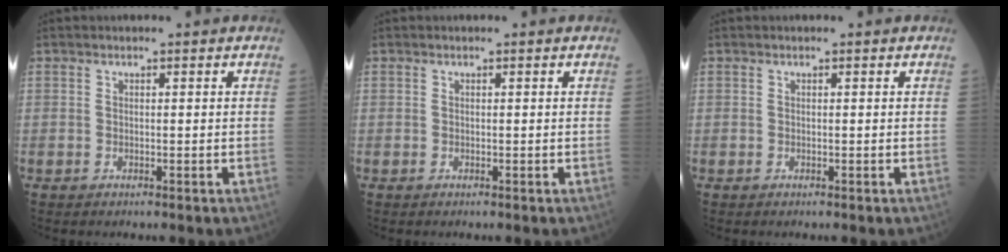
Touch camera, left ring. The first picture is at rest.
{"total": 0.0}
{"total": 0.0}